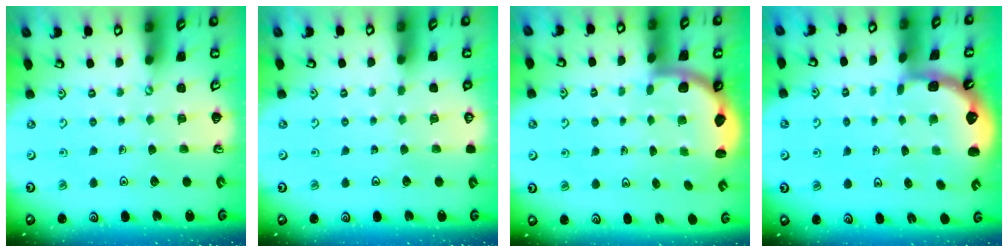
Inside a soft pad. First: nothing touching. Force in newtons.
{"total": 0.0}
{"total": 2.6, "press": 2.5, "slide": 0.6}
{"total": 1.3, "press": 1.3, "slide": 0.1}